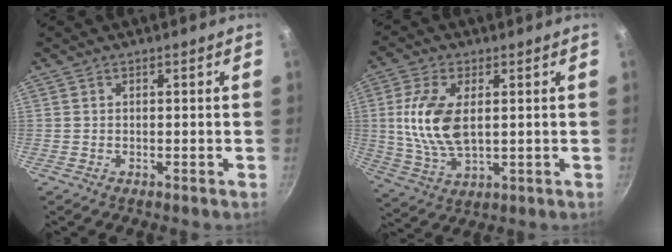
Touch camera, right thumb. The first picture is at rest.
{"total": 12.0, "force": [1.6, 6.4, 10.1], "torque": [-0.198, -0.006, 0.034]}